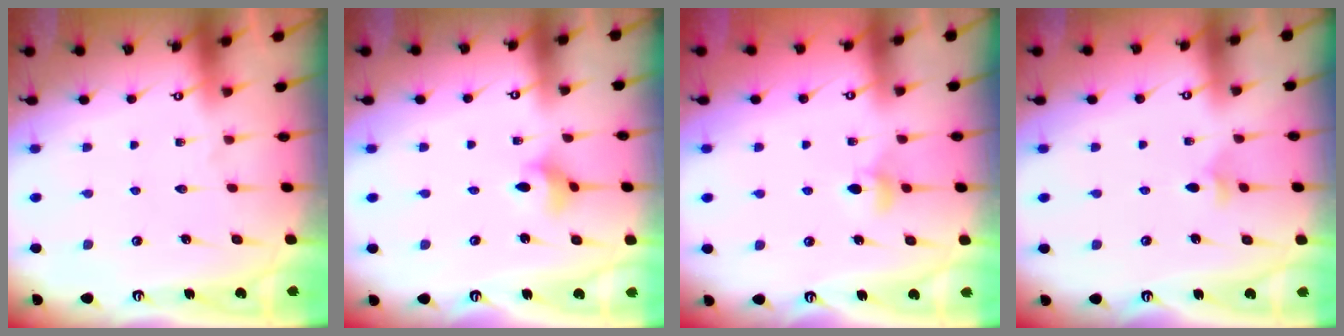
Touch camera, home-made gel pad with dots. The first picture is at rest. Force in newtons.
{"total": 3.9, "press": 3.8, "slide": 0.8}
{"total": 4.1, "press": 4.0, "slide": 0.9}
{"total": 2.9, "press": 2.8, "slide": 0.9}